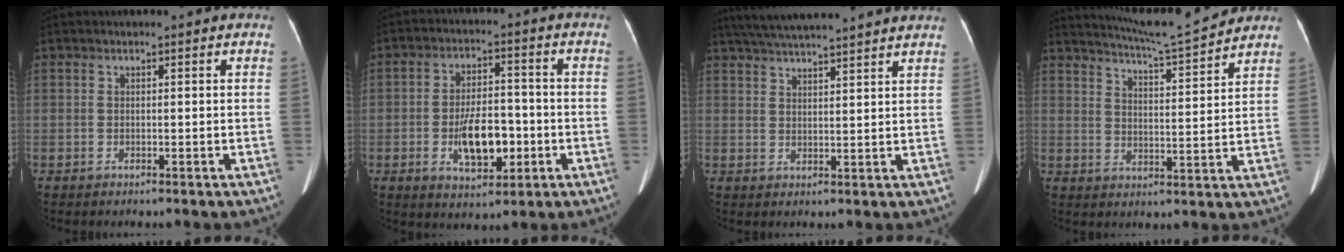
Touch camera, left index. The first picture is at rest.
{"total": 8.9, "force": [-2.4, 4.2, 7.4], "torque": [-0.139, 0.007, -0.034]}
{"total": 15.7, "force": [14.1, 0.0, 6.9], "torque": [-0.125, 0.030, 0.199]}
{"total": 11.7, "force": [11.2, -0.8, 3.5], "torque": [-0.067, -0.002, 0.165]}